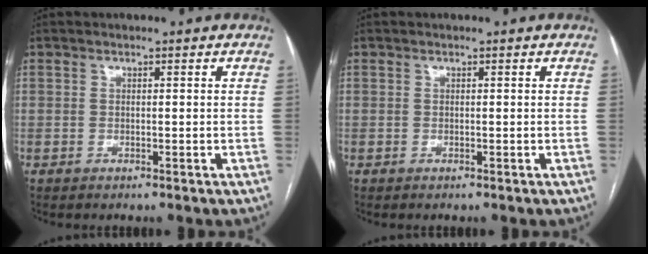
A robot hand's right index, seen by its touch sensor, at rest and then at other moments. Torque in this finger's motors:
{"motor_torque": [0.02, 0.00, 0.00, 0.00]}